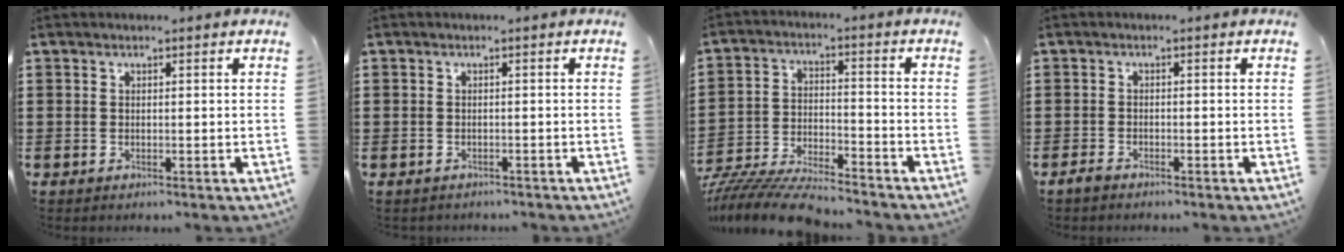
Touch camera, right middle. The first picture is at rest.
{"total": 1.1, "force": [-0.8, 0.7, -0.1], "torque": [-0.001, 0.003, -0.020]}
{"total": 8.6, "force": [-8.4, 0.4, 1.7], "torque": [-0.039, 0.007, -0.167]}
{"total": 1.4, "force": [-1.2, 0.6, 0.6], "torque": [-0.022, -0.003, -0.027]}